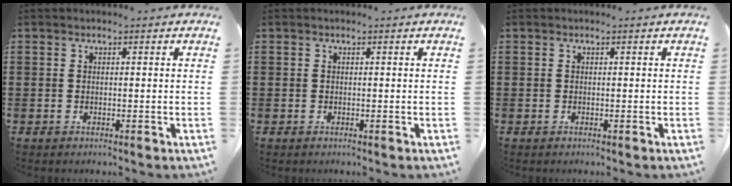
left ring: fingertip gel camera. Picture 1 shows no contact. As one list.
[{"total": 0.0}, {"total": 0.0}]